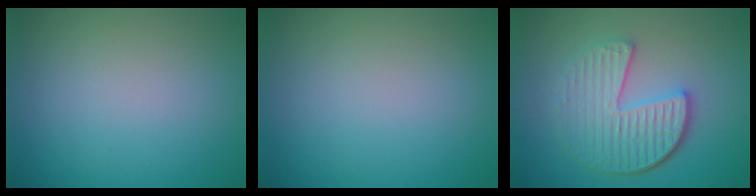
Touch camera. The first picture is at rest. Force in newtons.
{"total": 0.0}
{"total": 5.5, "press": 4.1, "slide": 3.6}